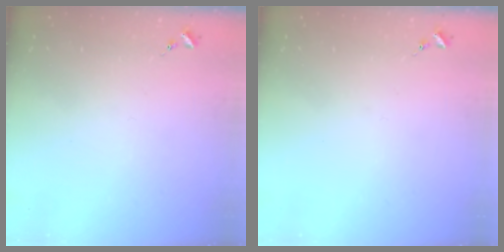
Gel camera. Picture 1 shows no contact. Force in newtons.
{"total": 0.0}